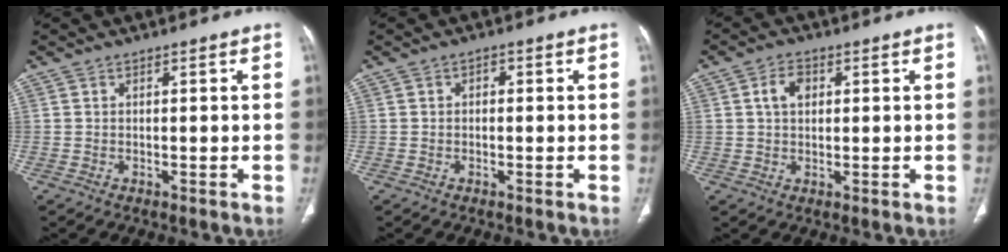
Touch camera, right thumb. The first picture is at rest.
{"total": 1.2, "force": [0.1, 0.9, 0.8], "torque": [-0.004, 0.005, -0.003]}
{"total": 4.3, "force": [1.2, 3.0, 2.9], "torque": [-0.046, 0.005, 0.022]}